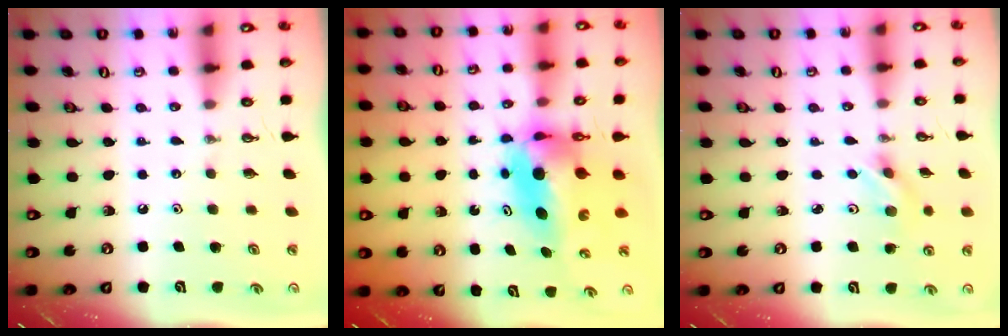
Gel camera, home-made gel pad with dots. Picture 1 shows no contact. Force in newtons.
{"total": 7.4, "press": 7.2, "slide": 1.6}
{"total": 3.4, "press": 3.3, "slide": 0.8}